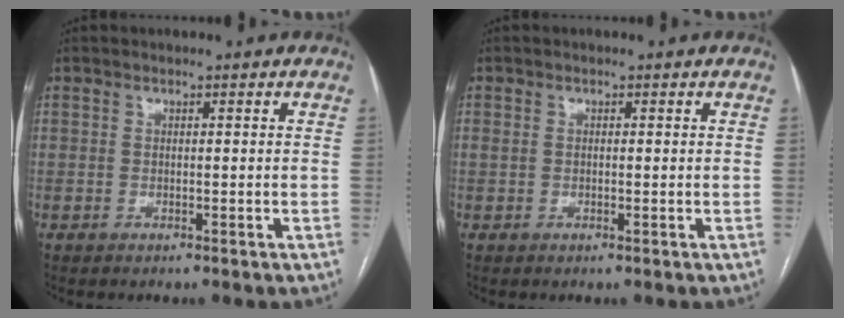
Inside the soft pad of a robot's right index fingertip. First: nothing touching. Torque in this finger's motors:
{"motor_torque": [-0.01, 0.02, 0.00, 0.01]}